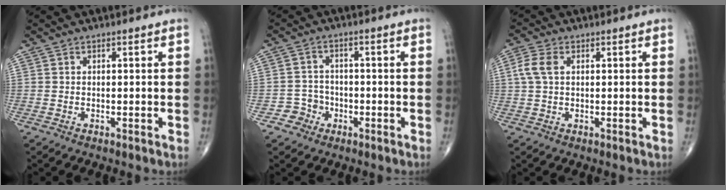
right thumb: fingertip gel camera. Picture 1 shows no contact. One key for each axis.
{"total": 4.0, "fx": -1.8, "fy": 3.6, "fz": 0.0, "tx": 0.030, "ty": 0.019, "tz": -0.036}
{"total": 4.2, "fx": 1.0, "fy": 2.5, "fz": 3.2, "tx": -0.083, "ty": 0.011, "tz": 0.018}